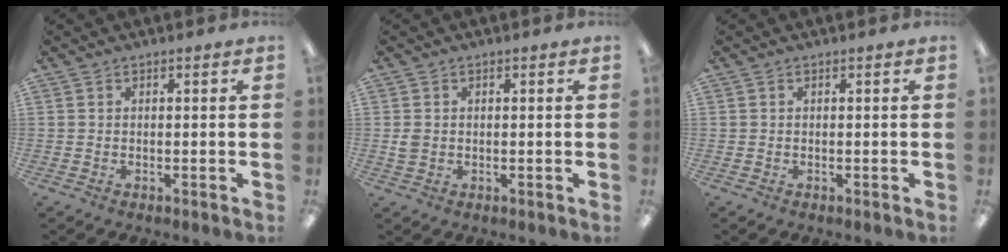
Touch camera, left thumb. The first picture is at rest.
{"total": 2.1, "force": [0.0, 1.8, 1.1], "torque": [-0.013, 0.002, -0.001]}
{"total": 0.0}